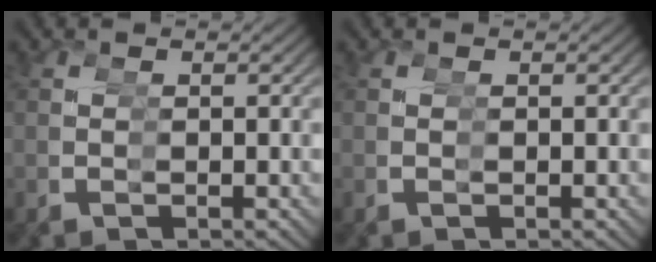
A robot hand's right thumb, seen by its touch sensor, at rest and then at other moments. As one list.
[{"total": 0.0}]